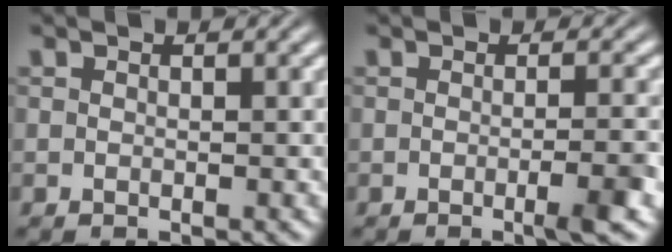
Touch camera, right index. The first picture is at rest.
{"total": 2.5, "force": [-1.0, -0.1, 2.3], "torque": [-0.030, 0.002, -0.020]}